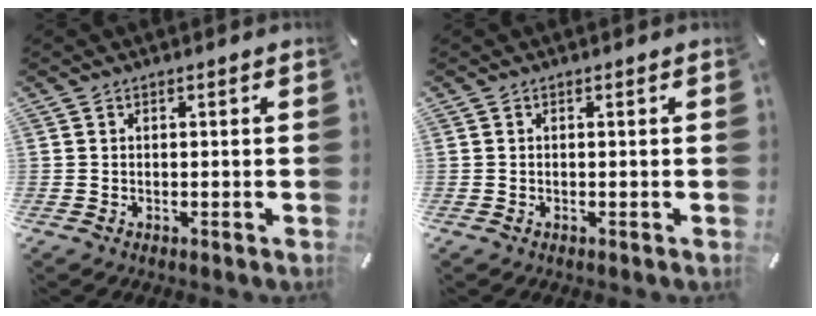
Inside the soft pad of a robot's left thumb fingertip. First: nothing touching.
{"total": 0.0}